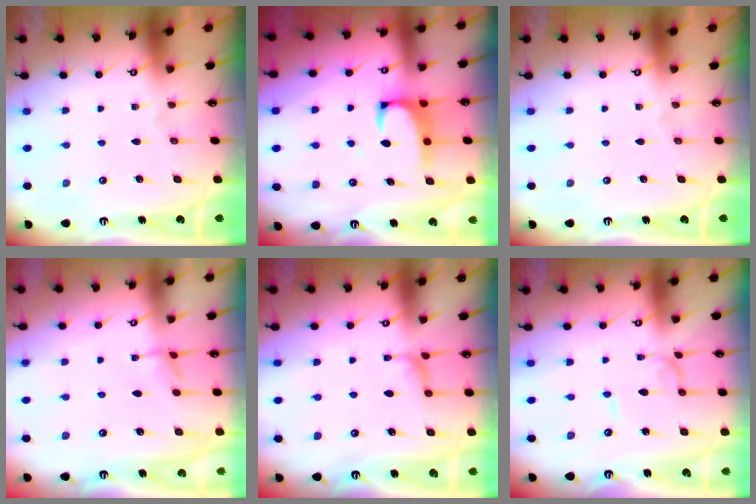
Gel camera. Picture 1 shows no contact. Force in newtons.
{"total": 2.1, "press": 1.9, "slide": 1.0}
{"total": 0.0}
{"total": 2.7, "press": 2.7, "slide": 0.5}
{"total": 1.7, "press": 1.7, "slide": 0.4}
{"total": 1.1, "press": 1.1, "slide": 0.0}